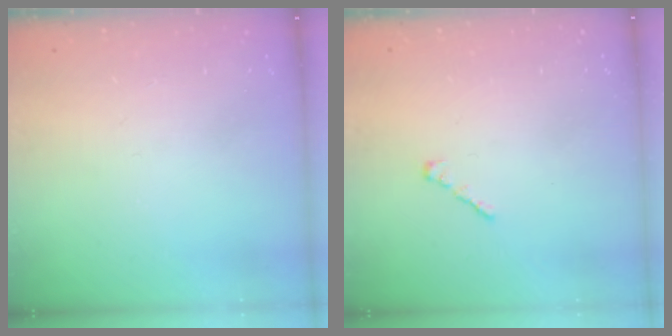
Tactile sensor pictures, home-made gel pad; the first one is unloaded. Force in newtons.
{"total": 1.4, "press": 1.3, "slide": 0.5}